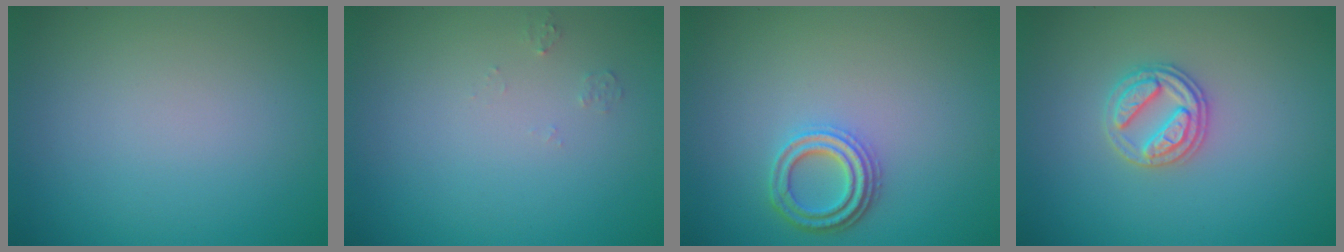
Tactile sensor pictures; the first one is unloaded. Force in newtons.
{"total": 0.7, "press": 0.7, "slide": 0.1}
{"total": 3.0, "press": 2.6, "slide": 1.6}
{"total": 2.7, "press": 2.7, "slide": 0.5}